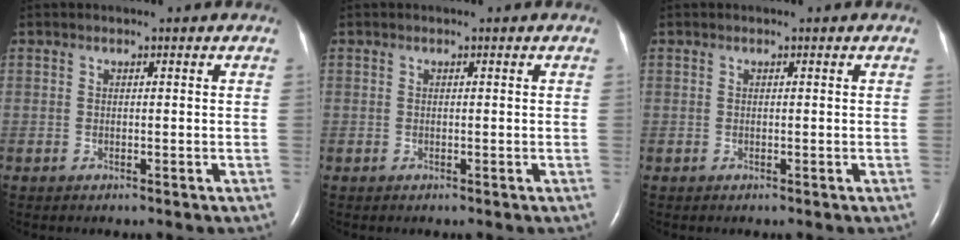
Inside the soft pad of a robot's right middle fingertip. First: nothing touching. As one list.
[{"total": 0.0}, {"total": 0.0}]